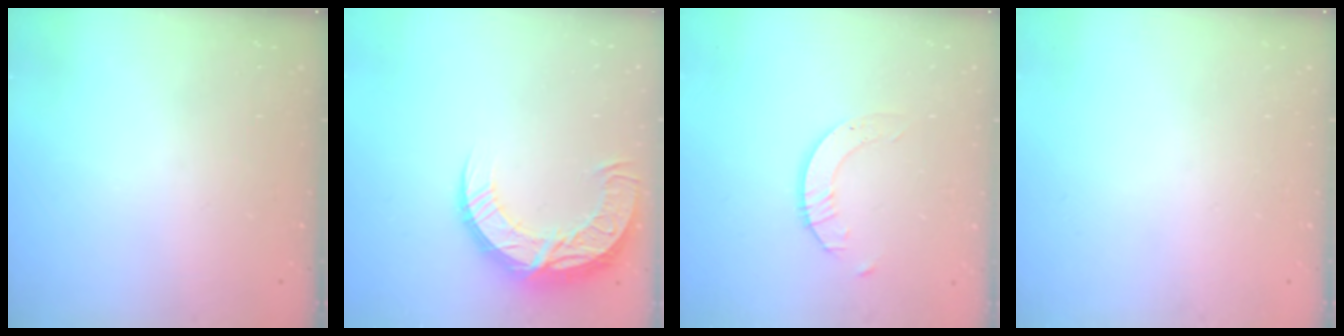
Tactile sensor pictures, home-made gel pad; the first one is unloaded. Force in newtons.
{"total": 14.6, "press": 14.5, "slide": 0.8}
{"total": 2.4, "press": 2.4, "slide": 0.2}
{"total": 0.0}